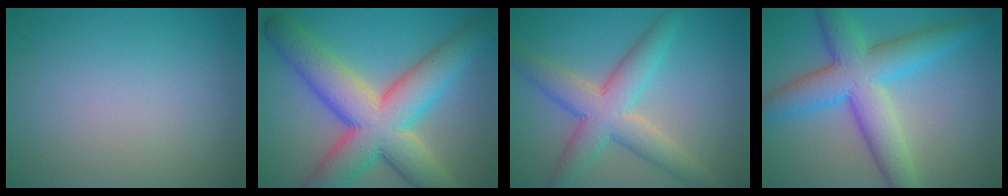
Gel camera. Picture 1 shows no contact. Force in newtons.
{"total": 11.7, "press": 11.7, "slide": 0.6}
{"total": 7.3, "press": 7.3, "slide": 0.1}
{"total": 8.2, "press": 8.2, "slide": 0.1}